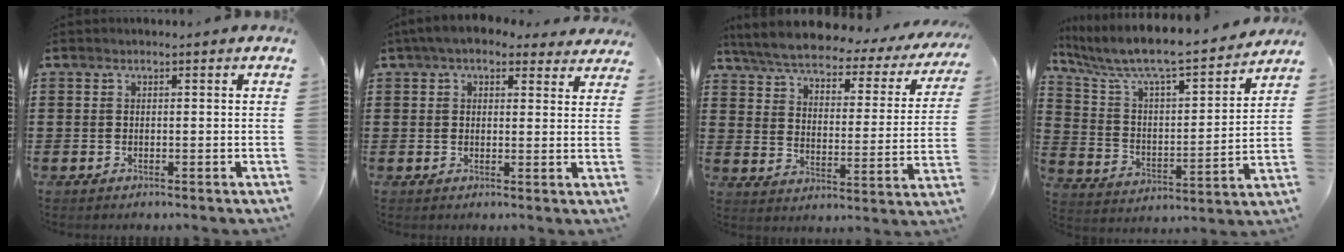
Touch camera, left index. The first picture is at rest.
{"total": 4.7, "force": [3.8, 1.8, 2.2], "torque": [-0.056, -0.001, 0.070]}
{"total": 5.6, "force": [5.0, 1.0, 2.1], "torque": [-0.067, -0.030, 0.083]}
{"total": 7.3, "force": [6.4, 0.9, 3.4], "torque": [-0.097, -0.054, 0.100]}